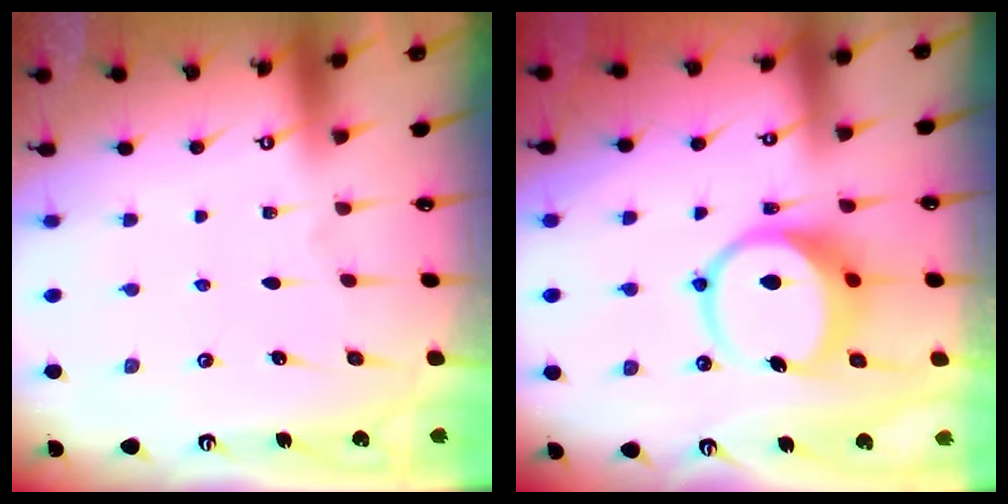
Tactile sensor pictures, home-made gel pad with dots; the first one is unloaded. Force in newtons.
{"total": 9.4, "press": 9.3, "slide": 1.3}